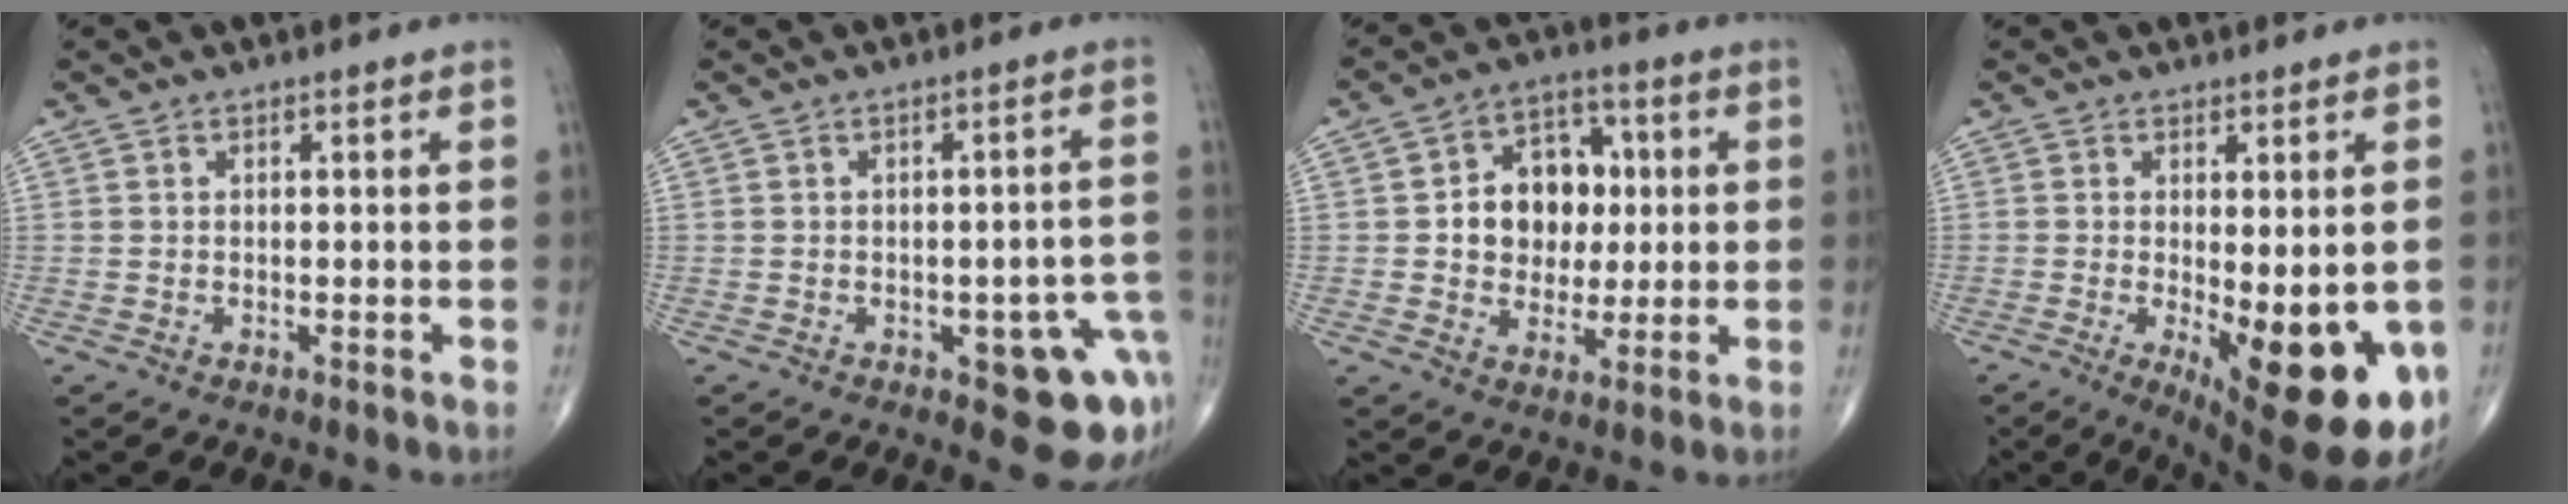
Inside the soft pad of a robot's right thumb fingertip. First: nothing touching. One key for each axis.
{"total": 10.2, "fx": -4.1, "fy": 4.3, "fz": 8.4, "tx": -0.060, "ty": 0.020, "tz": -0.043}
{"total": 12.0, "fx": 1.0, "fy": 9.5, "fz": 7.3, "tx": -0.057, "ty": 0.016, "tz": 0.015}
{"total": 16.5, "fx": -4.6, "fy": 6.1, "fz": 14.6, "tx": -0.156, "ty": -0.023, "tz": -0.044}